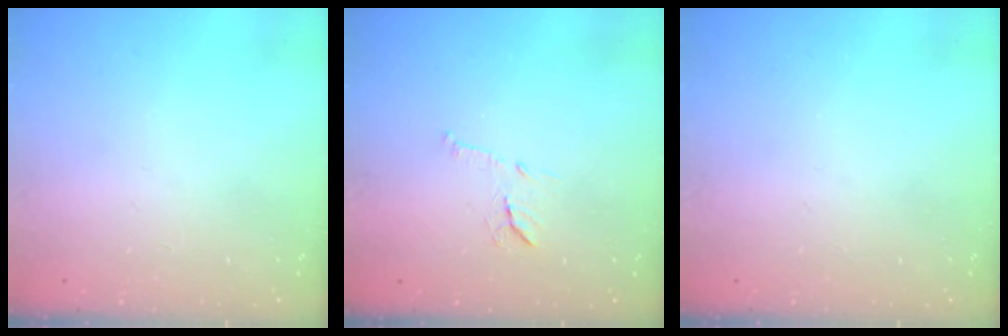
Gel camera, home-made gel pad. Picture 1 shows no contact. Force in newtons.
{"total": 9.1, "press": 9.1, "slide": 0.5}
{"total": 0.0}